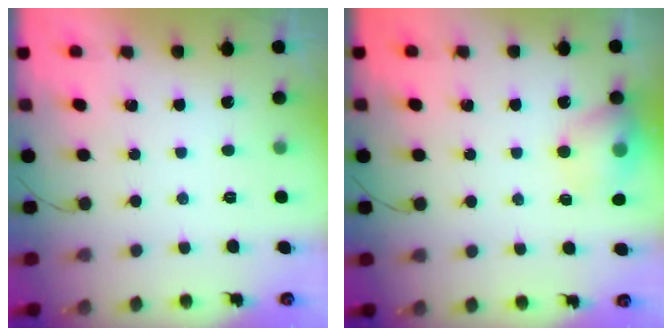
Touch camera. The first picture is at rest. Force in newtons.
{"total": 11.8, "press": 9.0, "slide": 7.6}